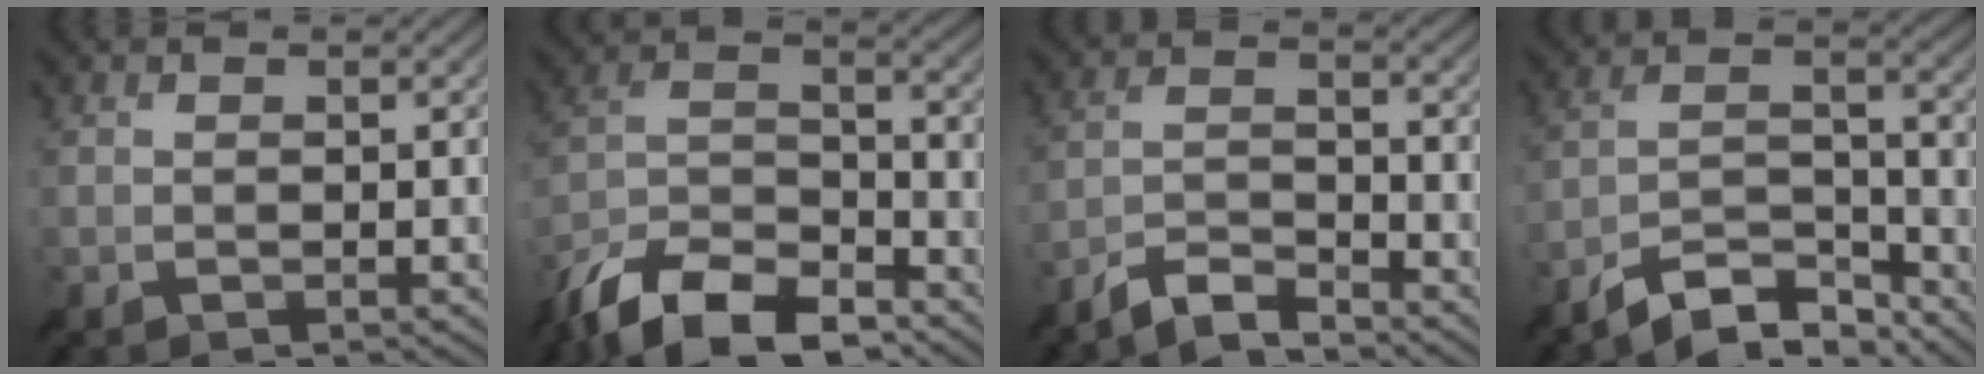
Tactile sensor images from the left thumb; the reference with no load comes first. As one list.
[{"total": 14.3, "force": [-10.9, 5.6, 7.4], "torque": [-0.166, 0.001, -0.206]}, {"total": 5.0, "force": [-4.5, 0.8, 2.0], "torque": [-0.045, 0.002, -0.094]}, {"total": 8.6, "force": [-7.1, 2.4, 4.2], "torque": [-0.073, 0.012, -0.140]}]